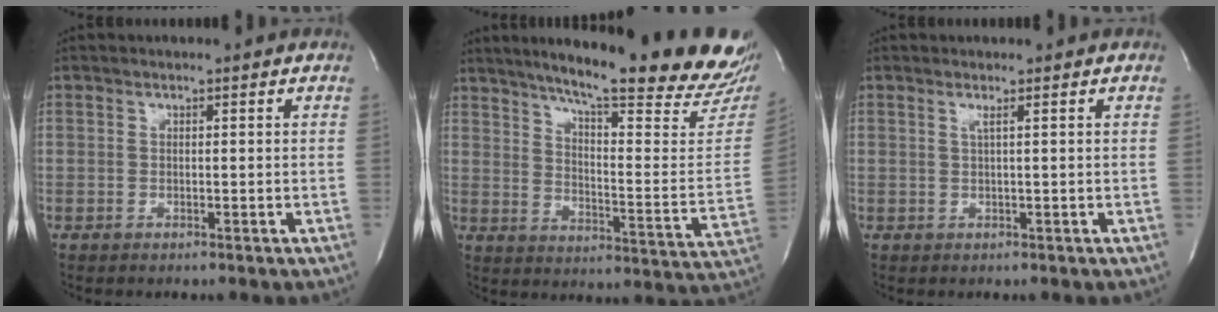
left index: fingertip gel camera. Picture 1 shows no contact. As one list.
[{"total": 27.7, "force": [22.8, 2.1, 15.6], "torque": [-0.213, -0.075, 0.291]}, {"total": 1.0, "force": [0.3, -0.4, 0.8], "torque": [-0.023, -0.004, 0.011]}]